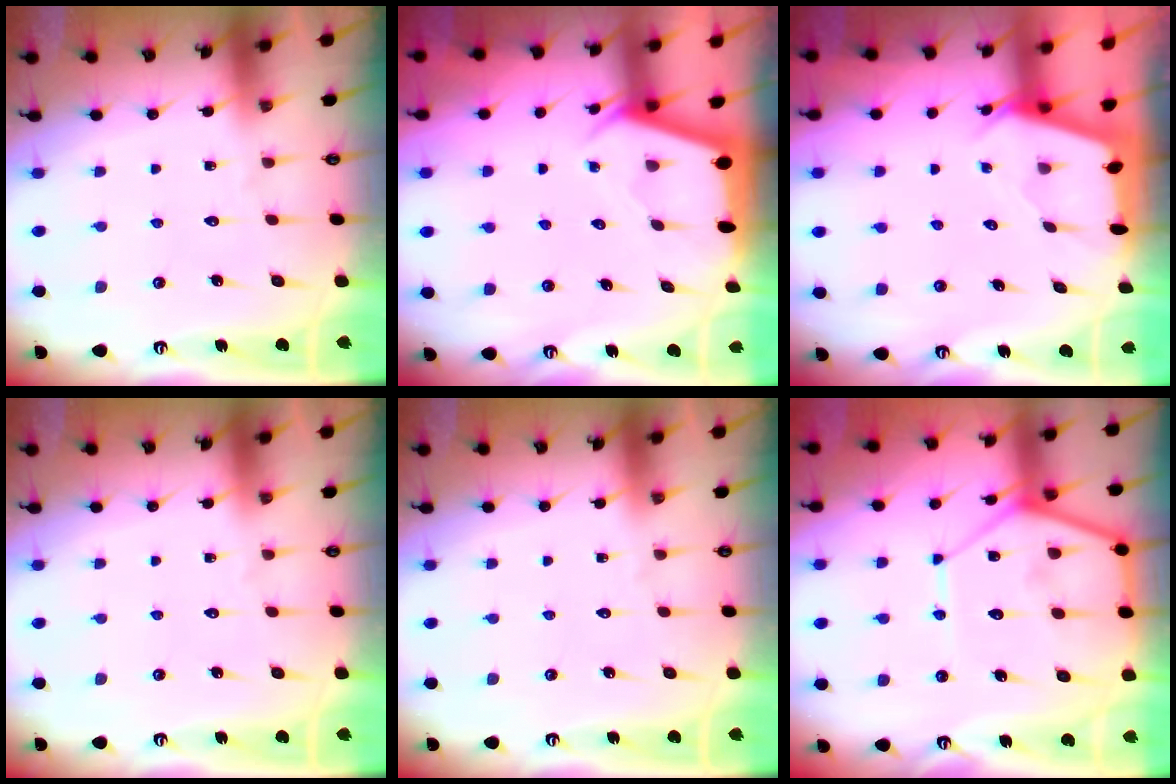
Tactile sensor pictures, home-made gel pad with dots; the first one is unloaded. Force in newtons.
{"total": 2.2, "press": 2.2, "slide": 0.3}
{"total": 2.5, "press": 2.5, "slide": 0.3}
{"total": 0.0}
{"total": 0.0}
{"total": 13.0, "press": 13.0, "slide": 1.2}